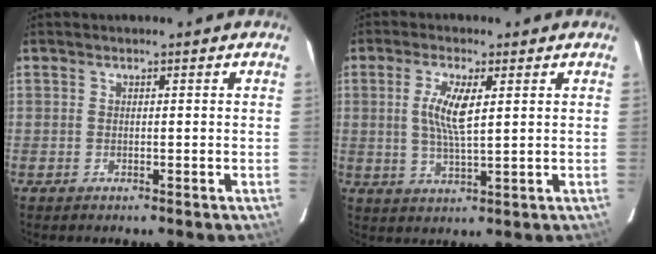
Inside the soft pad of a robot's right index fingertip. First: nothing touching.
{"total": 6.5, "force": [1.4, 1.4, 6.2], "torque": [-0.122, 0.000, 0.027]}